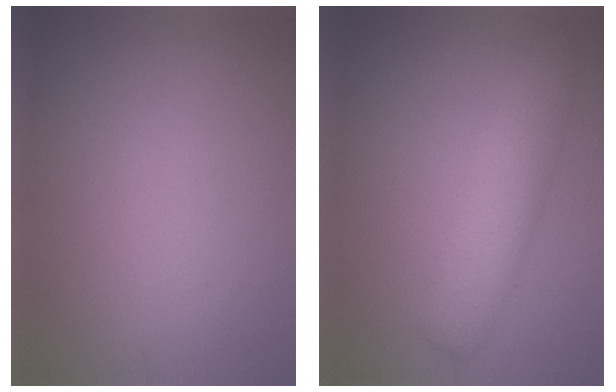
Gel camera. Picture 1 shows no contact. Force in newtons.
{"total": 4.0, "press": 4.0, "slide": 0.1}